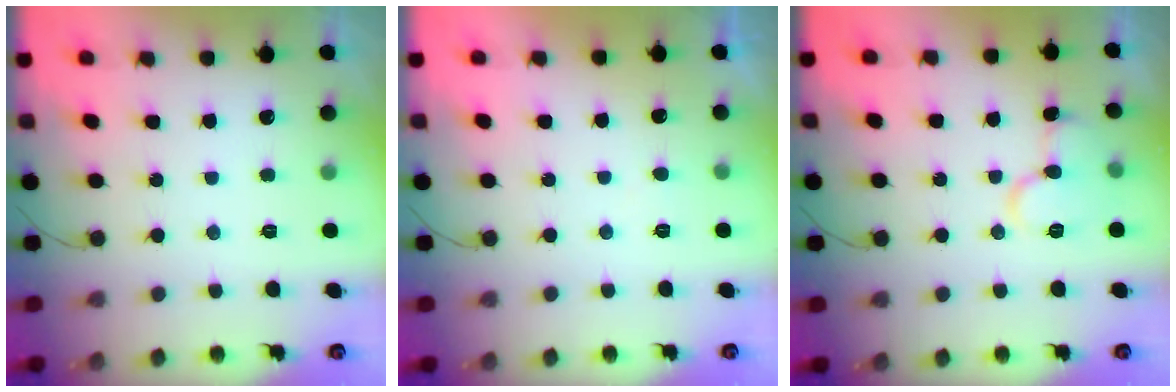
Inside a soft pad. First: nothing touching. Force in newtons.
{"total": 2.3, "press": 2.3, "slide": 0.1}
{"total": 10.1, "press": 10.1, "slide": 0.9}